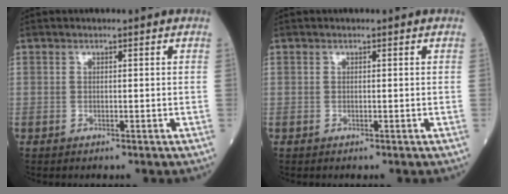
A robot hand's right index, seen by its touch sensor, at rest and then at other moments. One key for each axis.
{"total": 0.0}